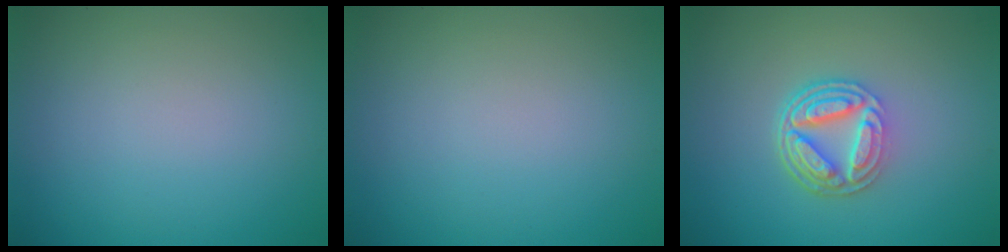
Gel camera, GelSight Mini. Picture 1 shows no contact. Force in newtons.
{"total": 0.0}
{"total": 5.3, "press": 3.9, "slide": 3.6}